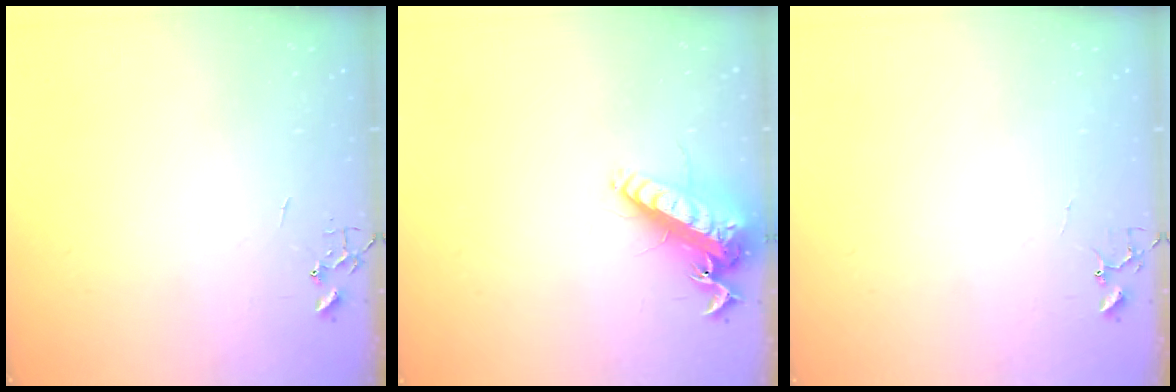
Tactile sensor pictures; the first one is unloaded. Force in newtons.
{"total": 14.6, "press": 14.4, "slide": 2.8}
{"total": 3.4, "press": 3.4, "slide": 0.3}